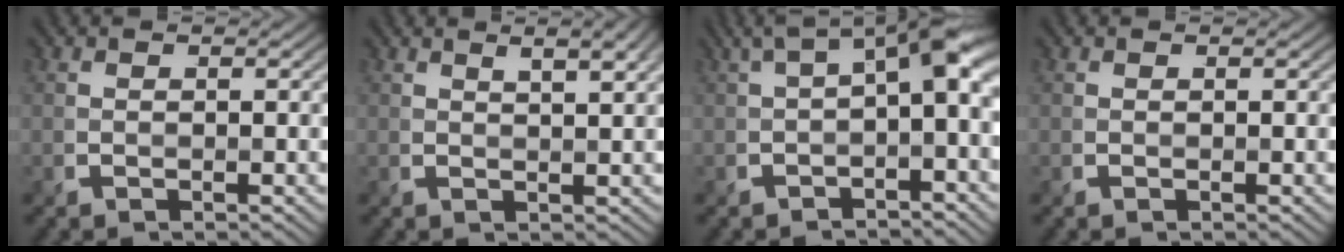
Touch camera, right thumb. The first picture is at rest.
{"total": 3.9, "force": [2.2, 1.0, 3.1], "torque": [-0.048, 0.006, 0.032]}
{"total": 7.5, "force": [0.6, 2.8, 7.0], "torque": [-0.112, 0.012, 0.005]}
{"total": 0.0}